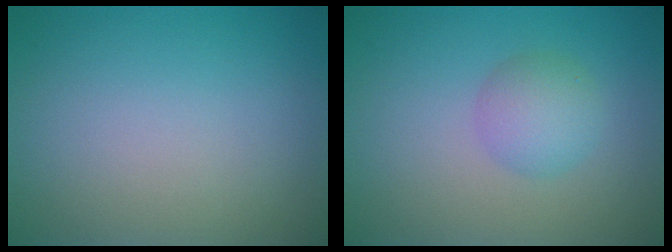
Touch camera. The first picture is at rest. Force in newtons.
{"total": 2.7, "press": 2.7, "slide": 0.1}